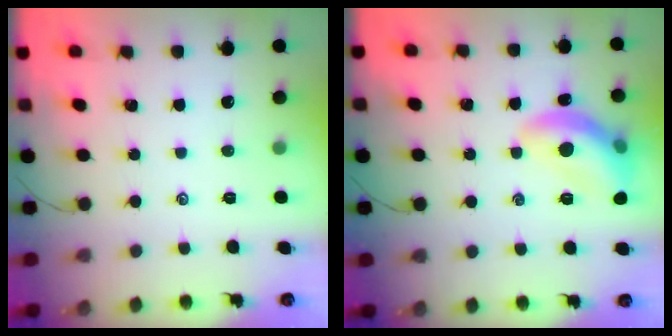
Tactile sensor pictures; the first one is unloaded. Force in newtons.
{"total": 13.6, "press": 13.6, "slide": 1.1}